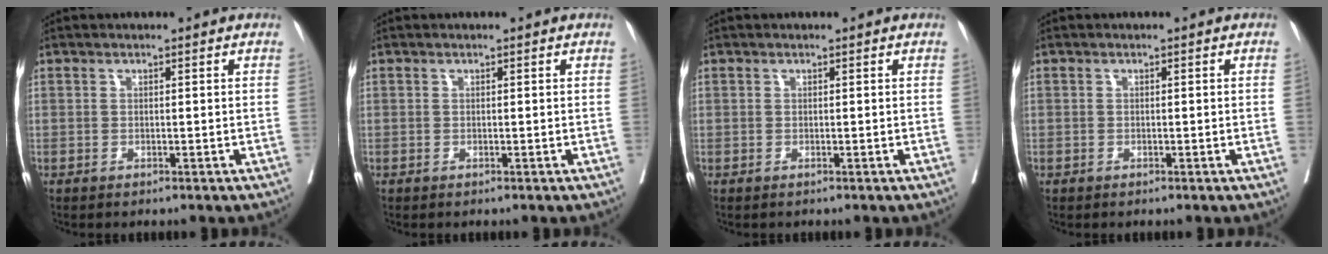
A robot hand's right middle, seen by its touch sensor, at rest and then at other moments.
{"total": 0.0}
{"total": 0.0}
{"total": 0.0}